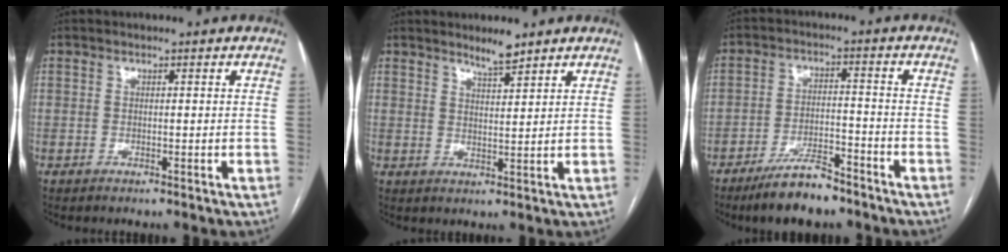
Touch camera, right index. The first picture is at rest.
{"total": 3.4, "force": [3.0, 0.2, 1.6], "torque": [-0.033, -0.006, 0.053]}
{"total": 10.4, "force": [-8.0, 2.6, 6.2], "torque": [-0.110, -0.010, -0.139]}